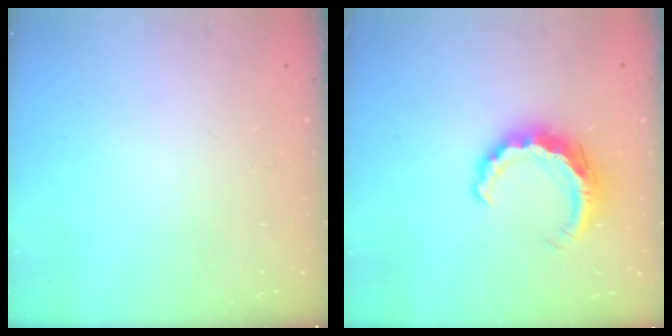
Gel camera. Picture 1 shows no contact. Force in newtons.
{"total": 10.1, "press": 10.0, "slide": 1.5}